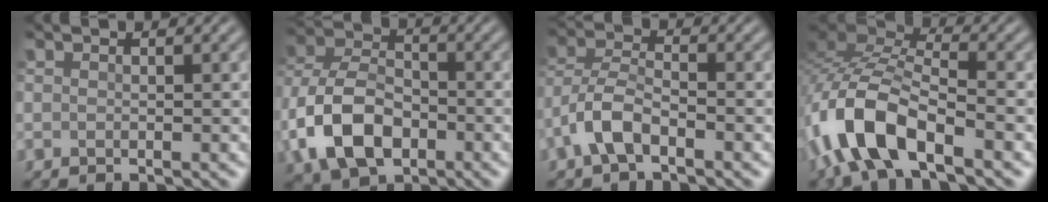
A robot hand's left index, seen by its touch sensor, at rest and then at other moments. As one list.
[{"total": 9.0, "force": [-3.4, 5.8, 5.9], "torque": [-0.128, -0.002, -0.077]}, {"total": 4.1, "force": [-2.3, 1.7, 3.0], "torque": [-0.062, 0.008, -0.057]}, {"total": 10.1, "force": [-5.1, 4.5, 7.5], "torque": [-0.157, 0.005, -0.106]}]